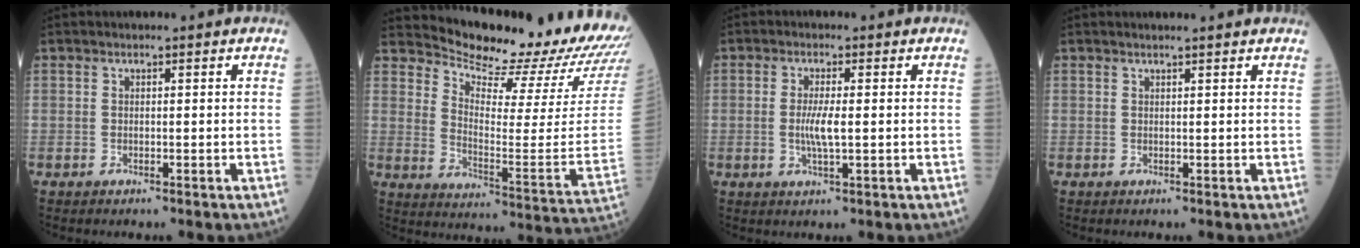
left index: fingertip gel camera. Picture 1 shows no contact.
{"total": 20.0, "force": [19.3, 0.3, 5.3], "torque": [-0.100, -0.123, 0.250]}
{"total": 3.6, "force": [-0.2, 0.4, 3.6], "torque": [-0.075, -0.008, -0.006]}
{"total": 3.4, "force": [3.2, 0.1, 1.2], "torque": [-0.016, 0.012, 0.032]}